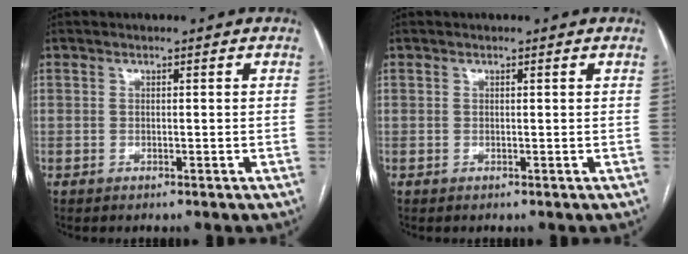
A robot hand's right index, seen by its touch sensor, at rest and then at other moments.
{"total": 0.0}